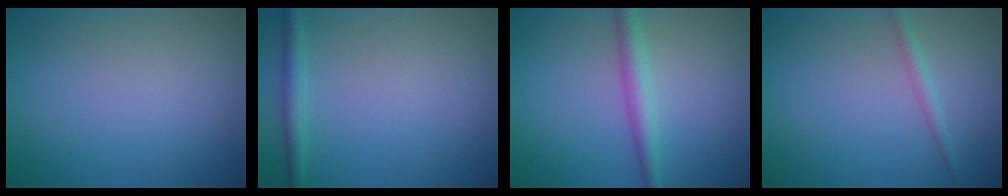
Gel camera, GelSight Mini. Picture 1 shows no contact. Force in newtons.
{"total": 1.7, "press": 1.7, "slide": 0.1}
{"total": 2.5, "press": 2.5, "slide": 0.0}
{"total": 1.3, "press": 1.3, "slide": 0.1}